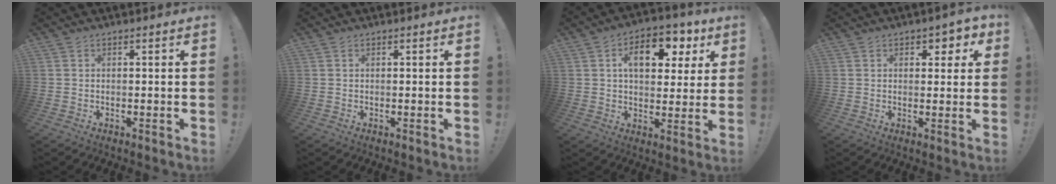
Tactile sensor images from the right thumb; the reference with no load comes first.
{"total": 0.0}
{"total": 13.1, "force": [4.8, 7.9, 9.2], "torque": [-0.129, -0.006, 0.082]}
{"total": 3.4, "force": [1.6, 2.3, 1.9], "torque": [-0.008, -0.009, 0.020]}